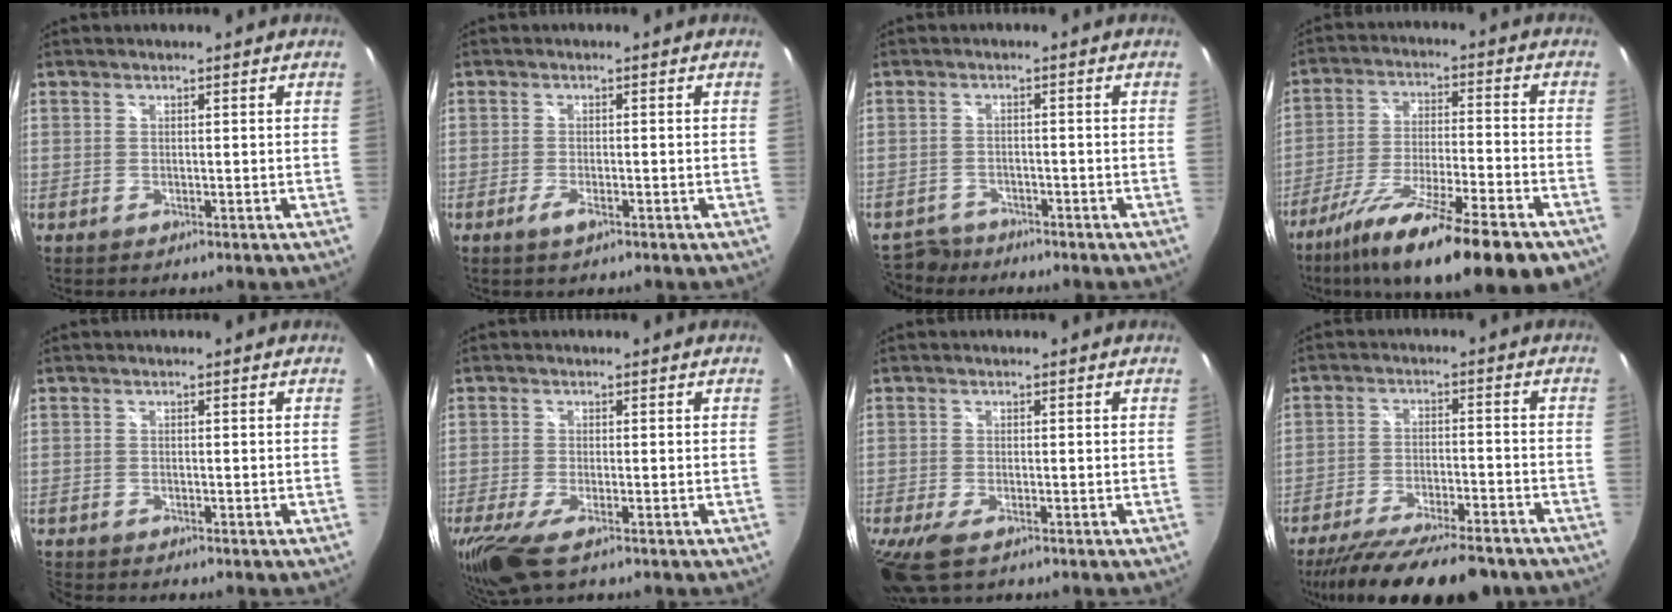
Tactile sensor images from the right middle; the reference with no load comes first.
{"total": 2.0, "force": [-1.1, 0.4, 1.6], "torque": [-0.034, -0.002, -0.021]}
{"total": 7.0, "force": [-5.9, 3.5, 1.5], "torque": [-0.051, -0.001, -0.099]}
{"total": 19.9, "force": [-13.6, 2.5, 14.2], "torque": [-0.252, -0.051, -0.225]}
{"total": 1.9, "force": [-1.9, 0.2, 0.2], "torque": [-0.010, -0.014, -0.041]}
{"total": 8.3, "force": [-5.0, 2.2, 6.3], "torque": [-0.147, -0.035, -0.096]}
{"total": 7.1, "force": [-4.2, 2.8, 5.0], "torque": [-0.118, -0.031, -0.078]}
{"total": 19.4, "force": [-16.2, 4.1, 9.9], "torque": [-0.188, -0.041, -0.241]}